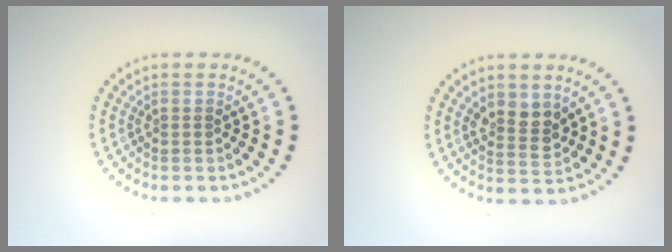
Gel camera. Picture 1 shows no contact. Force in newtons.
{"total": 2.5, "press": 2.3, "slide": 0.9}